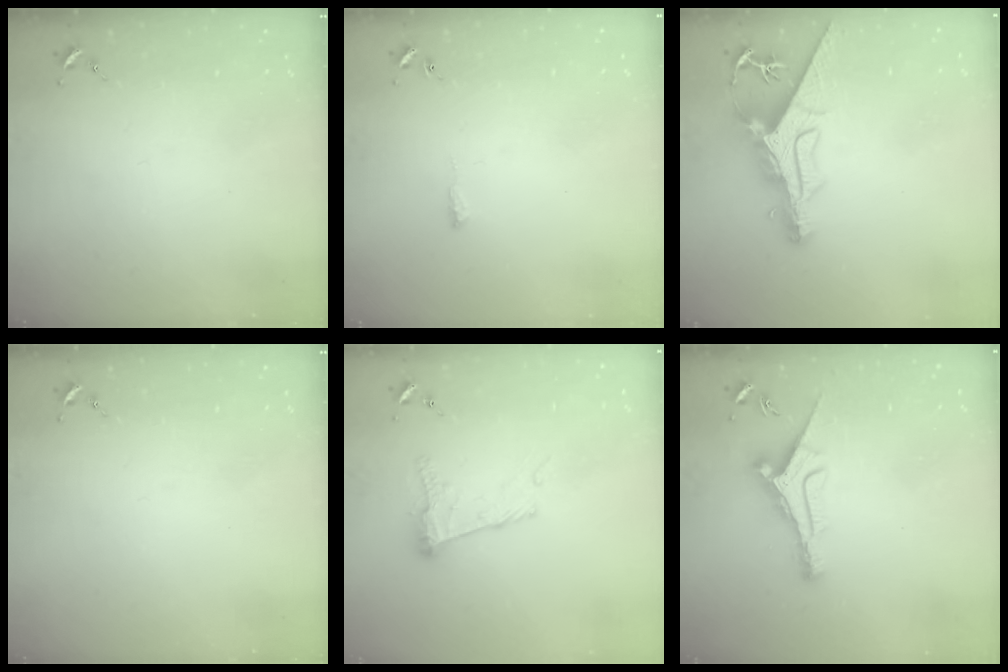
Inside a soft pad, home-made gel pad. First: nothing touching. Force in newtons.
{"total": 4.1, "press": 4.1, "slide": 0.5}
{"total": 12.6, "press": 12.5, "slide": 1.4}
{"total": 0.0}
{"total": 12.0, "press": 12.0, "slide": 0.8}
{"total": 10.4, "press": 10.4, "slide": 0.2}